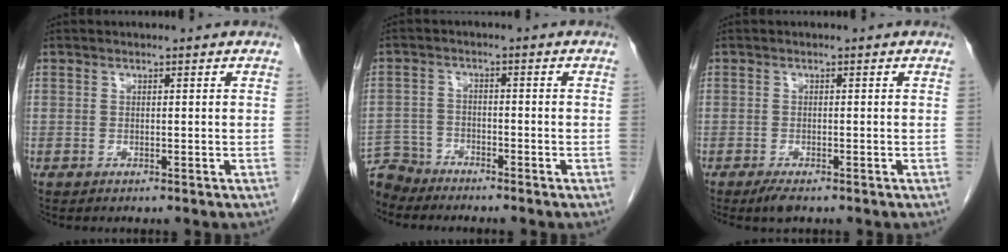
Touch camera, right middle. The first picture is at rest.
{"total": 5.1, "force": [-4.9, 1.2, -0.7], "torque": [0.019, -0.003, -0.096]}
{"total": 2.3, "force": [-1.7, 0.6, 1.5], "torque": [-0.032, -0.006, -0.027]}